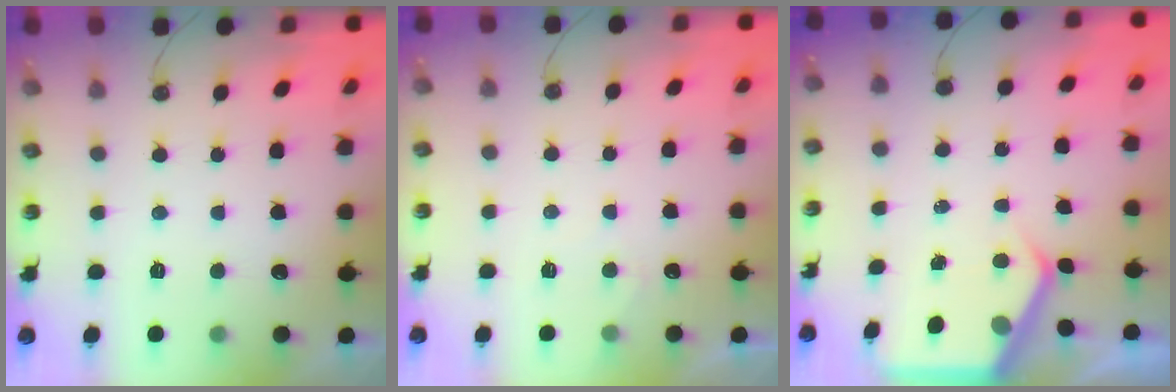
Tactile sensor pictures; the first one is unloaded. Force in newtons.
{"total": 3.6, "press": 3.6, "slide": 0.5}
{"total": 4.7, "press": 4.7, "slide": 0.3}